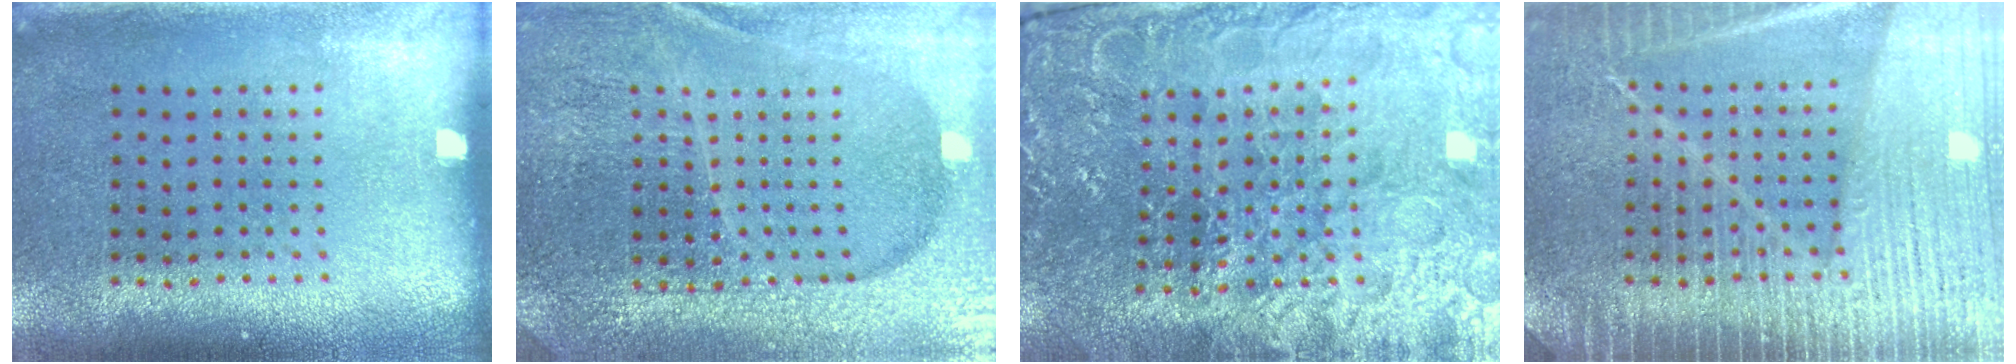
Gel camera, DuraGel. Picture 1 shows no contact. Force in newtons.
{"total": 5.2, "press": 4.8, "slide": 2.2}
{"total": 4.7, "press": 4.5, "slide": 1.3}
{"total": 6.8, "press": 6.7, "slide": 1.0}